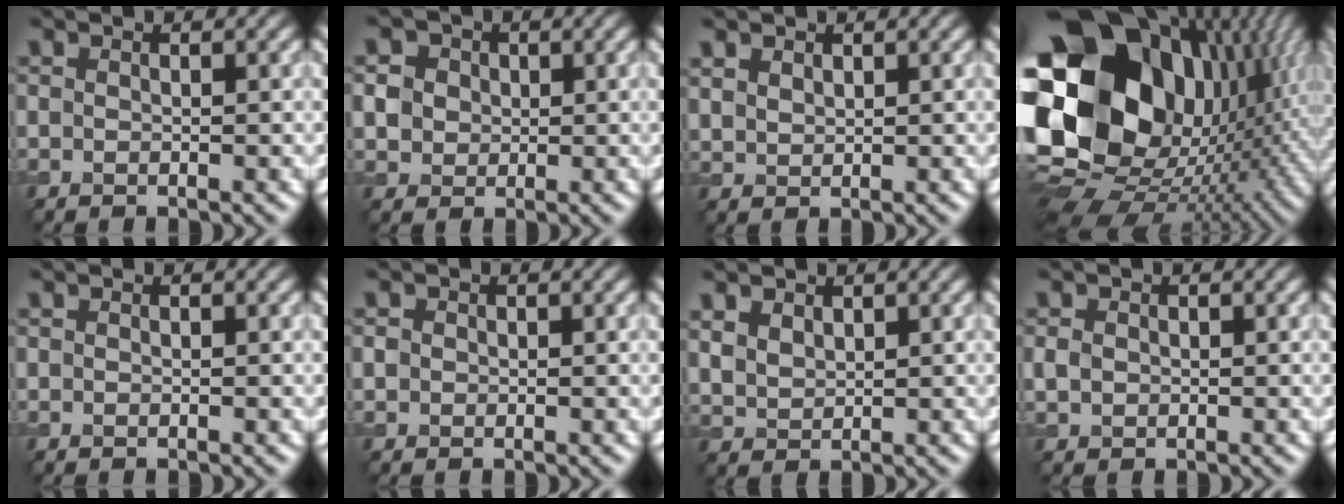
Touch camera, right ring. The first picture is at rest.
{"total": 4.0, "force": [1.1, 3.5, 1.5], "torque": [-0.034, 0.011, 0.018]}
{"total": 1.7, "force": [1.2, 1.0, 0.6], "torque": [-0.015, -0.001, 0.026]}
{"total": 23.5, "force": [2.7, 18.5, 14.2], "torque": [-0.272, -0.034, 0.023]}
{"total": 0.0}
{"total": 0.8, "force": [0.0, 0.8, 0.2], "torque": [-0.001, -0.001, -0.003]}
{"total": 2.5, "force": [1.5, 1.7, 1.2], "torque": [-0.032, -0.002, 0.033]}
{"total": 1.3, "force": [0.1, 1.1, 0.7], "torque": [-0.013, 0.000, 0.000]}